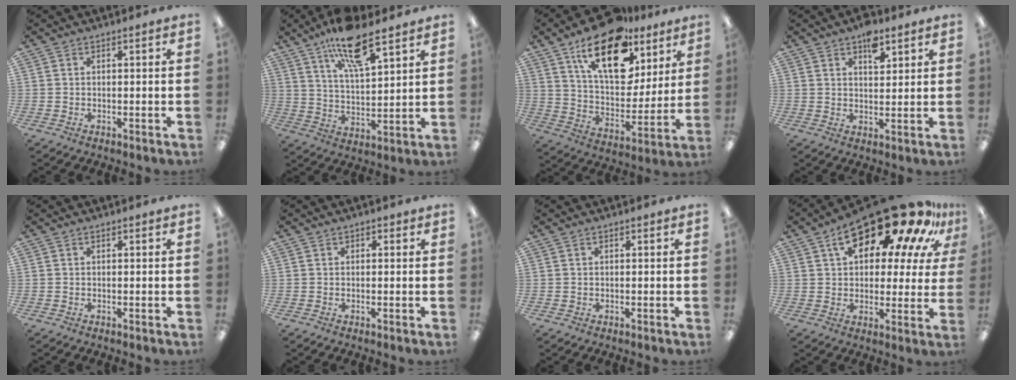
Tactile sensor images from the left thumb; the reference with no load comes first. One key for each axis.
{"total": 14.4, "fx": 10.0, "fy": 4.6, "fz": 9.3, "tx": -0.160, "ty": -0.044, "tz": 0.171}
{"total": 21.6, "fx": 12.6, "fy": 11.0, "fz": 13.6, "tx": -0.219, "ty": -0.058, "tz": 0.216}
{"total": 6.4, "fx": 4.0, "fy": 3.3, "fz": 3.7, "tx": -0.035, "ty": -0.021, "tz": 0.063}
{"total": 0.0}
{"total": 0.5, "fx": 0.2, "fy": 0.5, "fz": 0.0, "tx": 0.000, "ty": 0.003, "tz": 0.004}
{"total": 0.5, "fx": 0.2, "fy": 0.5, "fz": 0.0, "tx": -0.001, "ty": 0.004, "tz": 0.003}
{"total": 24.3, "fx": 15.1, "fy": 9.7, "fz": 16.5, "tx": -0.251, "ty": -0.095, "tz": 0.245}